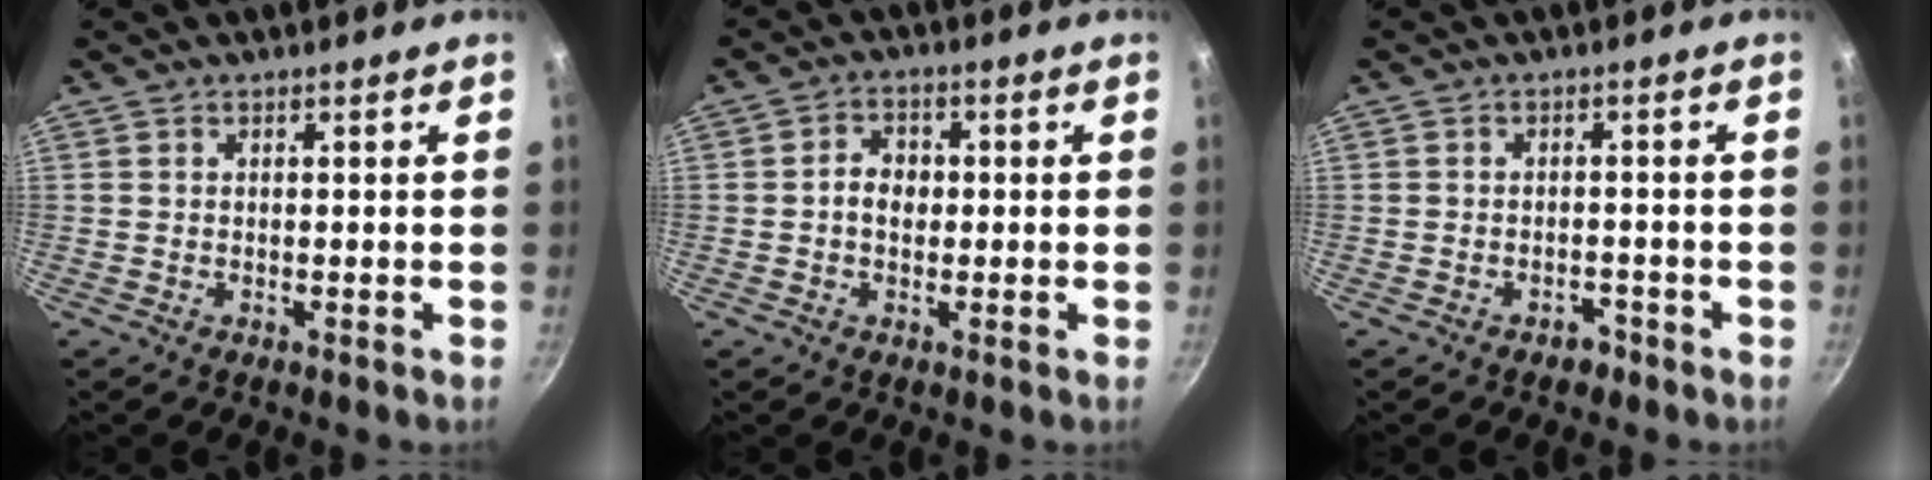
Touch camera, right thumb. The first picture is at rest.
{"total": 4.0, "force": [-0.2, 3.1, 2.5], "torque": [-0.029, 0.012, -0.010]}
{"total": 2.0, "force": [-1.5, 1.2, 0.7], "torque": [-0.006, 0.011, -0.021]}